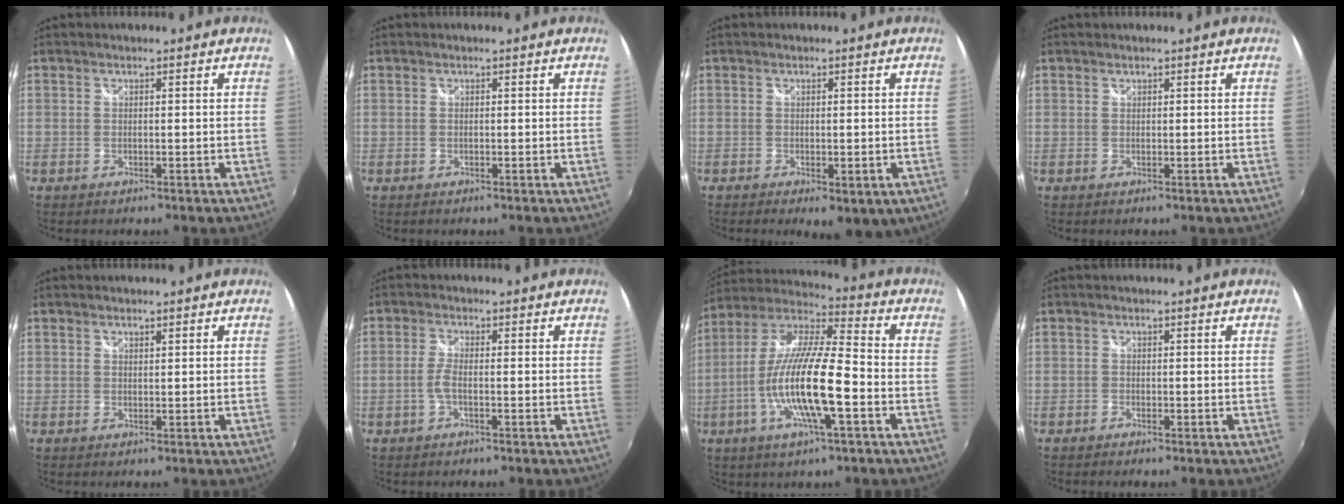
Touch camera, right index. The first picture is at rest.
{"total": 0.0}
{"total": 5.9, "force": [-2.6, 2.5, 4.7], "torque": [-0.074, -0.028, -0.031]}
{"total": 0.0}
{"total": 0.6, "force": [0.6, 0.2, 0.2], "torque": [-0.003, 0.002, 0.011]}
{"total": 2.2, "force": [-0.8, 0.3, 2.0], "torque": [-0.047, 0.001, -0.019]}
{"total": 17.0, "force": [-5.1, 2.9, 15.9], "torque": [-0.305, -0.013, -0.101]}
{"total": 0.8, "force": [-0.7, 0.2, 0.3], "torque": [-0.009, -0.003, -0.015]}